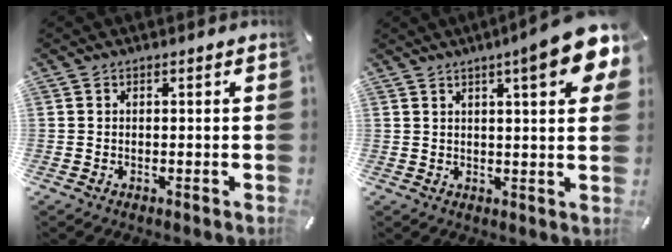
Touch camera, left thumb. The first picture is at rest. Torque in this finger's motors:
{"motor_torque": [2.52, 2.48, 1.88, -0.89, 0.14]}